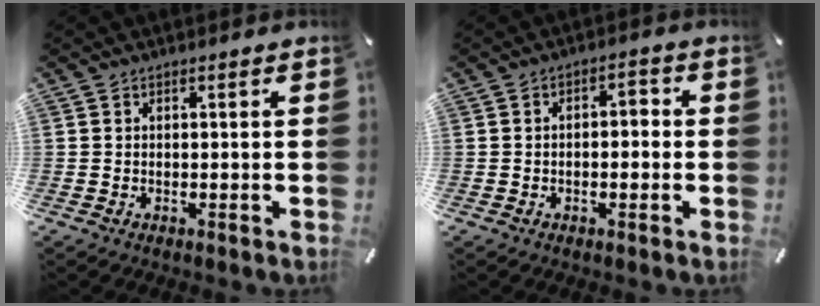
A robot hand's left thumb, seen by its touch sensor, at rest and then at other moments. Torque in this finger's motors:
{"motor_torque": [0.00, -0.11, -0.04, 0.12, -0.01]}